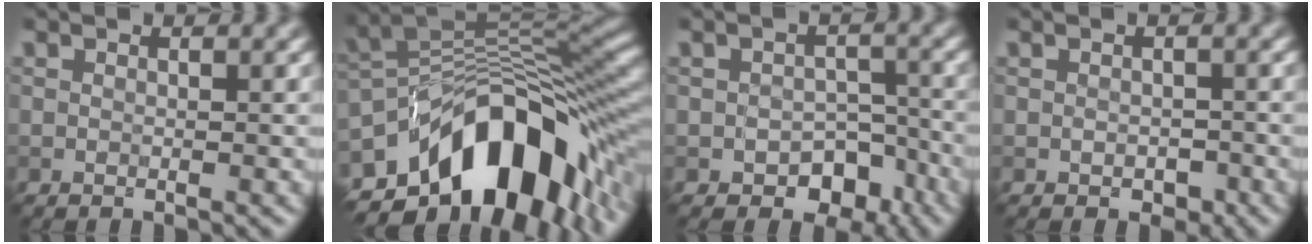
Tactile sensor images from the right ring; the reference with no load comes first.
{"total": 13.8, "force": [-5.9, 7.7, 9.8], "torque": [-0.139, 0.006, -0.102]}
{"total": 4.3, "force": [-2.3, 2.9, 2.2], "torque": [-0.015, -0.004, -0.030]}
{"total": 1.4, "force": [-0.5, 1.1, 0.7], "torque": [-0.009, -0.003, -0.007]}